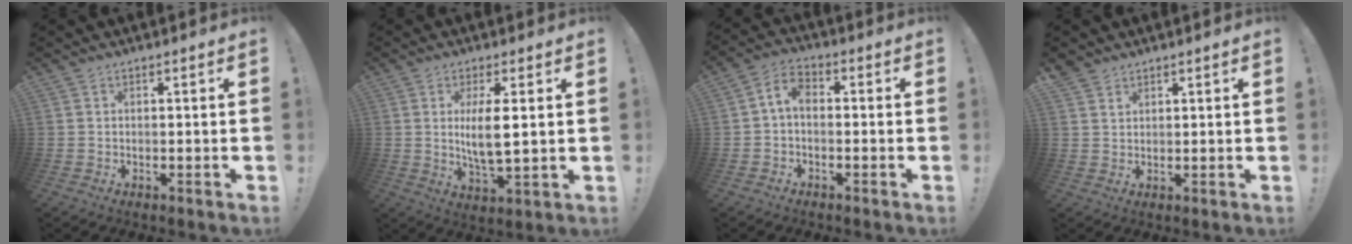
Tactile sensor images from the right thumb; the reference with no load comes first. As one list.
[{"total": 8.4, "force": [1.5, 2.2, 8.0], "torque": [-0.162, -0.014, 0.022]}, {"total": 5.2, "force": [-0.7, 2.9, 4.3], "torque": [-0.093, 0.006, -0.013]}, {"total": 3.0, "force": [2.4, 1.8, 0.3], "torque": [0.002, -0.016, 0.042]}]